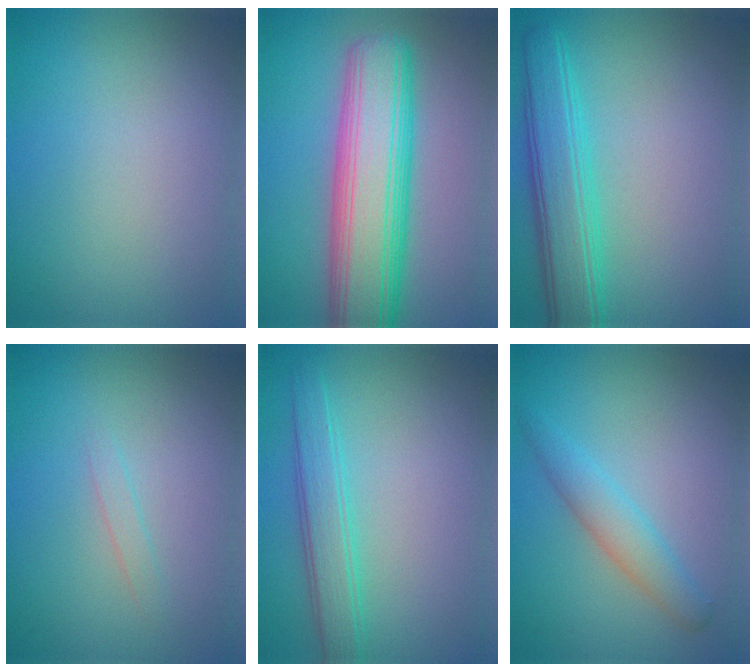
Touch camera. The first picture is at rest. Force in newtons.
{"total": 10.8, "press": 10.8, "slide": 0.4}
{"total": 5.6, "press": 5.6, "slide": 0.1}
{"total": 0.8, "press": 0.8, "slide": 0.1}
{"total": 4.4, "press": 4.4, "slide": 0.2}
{"total": 2.8, "press": 2.8, "slide": 0.1}